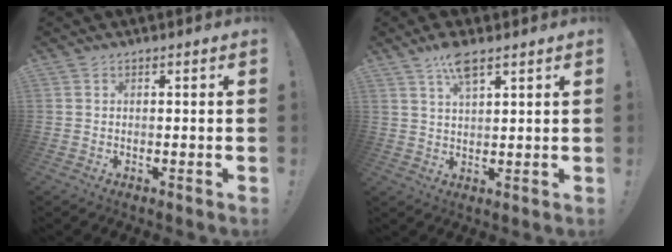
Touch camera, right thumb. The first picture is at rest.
{"total": 6.7, "force": [4.5, 2.0, 4.5], "torque": [-0.076, -0.021, 0.078]}